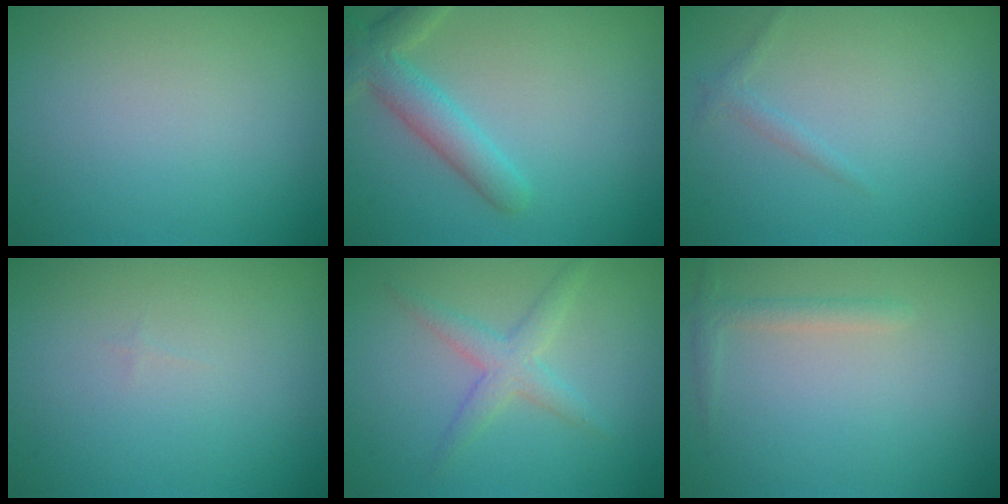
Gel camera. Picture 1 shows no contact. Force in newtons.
{"total": 3.9, "press": 3.9, "slide": 0.3}
{"total": 0.9, "press": 0.9, "slide": 0.1}
{"total": 0.0}
{"total": 2.5, "press": 2.5, "slide": 0.0}
{"total": 1.3, "press": 1.3, "slide": 0.1}